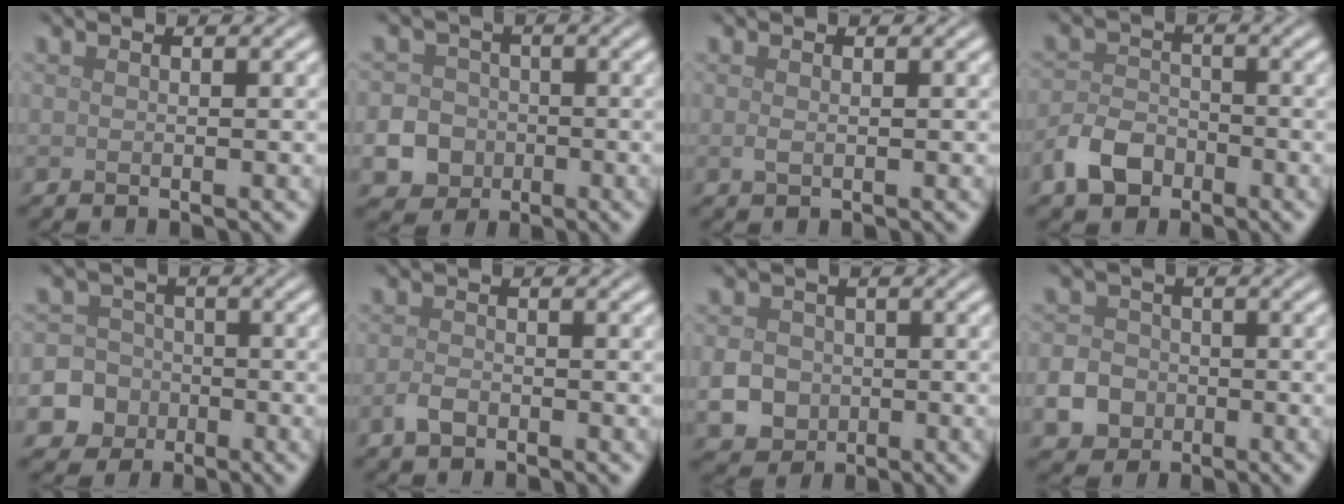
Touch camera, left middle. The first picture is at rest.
{"total": 10.6, "force": [-4.0, 9.5, 2.4], "torque": [-0.060, -0.033, -0.098]}
{"total": 0.7, "force": [0.0, 0.3, 0.6], "torque": [-0.015, -0.002, 0.000]}
{"total": 3.9, "force": [-2.3, 2.5, 1.8], "torque": [-0.034, 0.002, -0.052]}
{"total": 8.0, "force": [-3.5, 7.1, 1.1], "torque": [-0.017, -0.018, -0.083]}
{"total": 1.5, "force": [-0.9, 0.8, 0.9], "torque": [-0.021, 0.000, -0.020]}
{"total": 3.5, "force": [-0.6, 3.1, 1.5], "torque": [-0.032, -0.002, -0.014]}
{"total": 4.4, "force": [-1.6, 3.7, 1.6], "torque": [-0.020, -0.006, -0.043]}